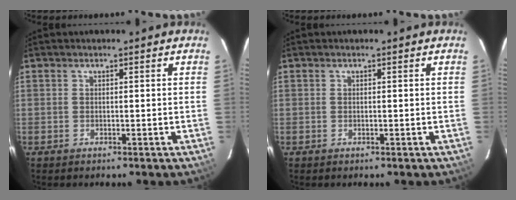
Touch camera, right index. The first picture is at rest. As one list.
[{"total": 0.0}]